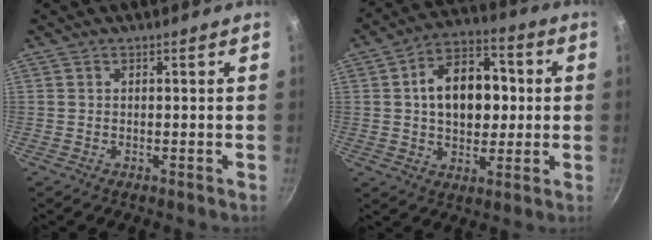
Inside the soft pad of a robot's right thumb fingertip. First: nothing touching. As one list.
[{"total": 15.2, "force": [1.4, 10.3, 11.1], "torque": [-0.131, 0.023, 0.013]}]